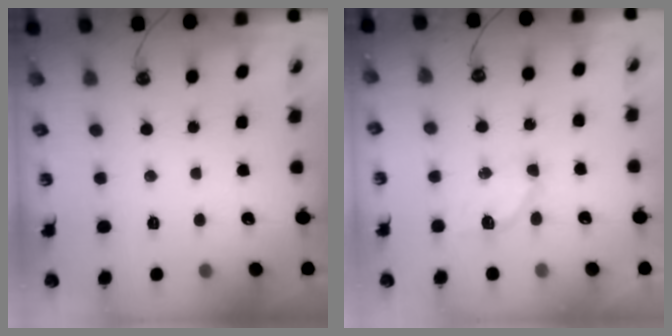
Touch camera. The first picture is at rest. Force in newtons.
{"total": 4.3, "press": 4.2, "slide": 0.6}